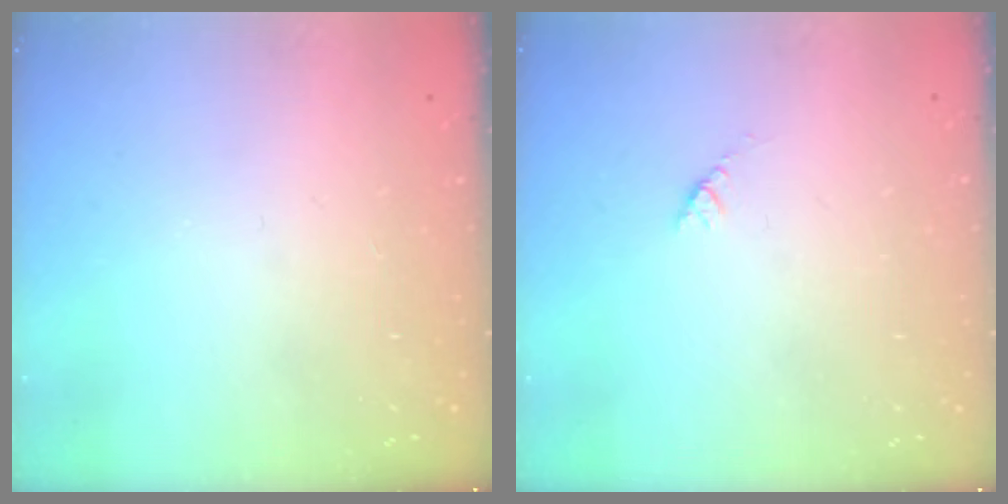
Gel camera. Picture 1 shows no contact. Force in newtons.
{"total": 2.7, "press": 2.6, "slide": 0.4}